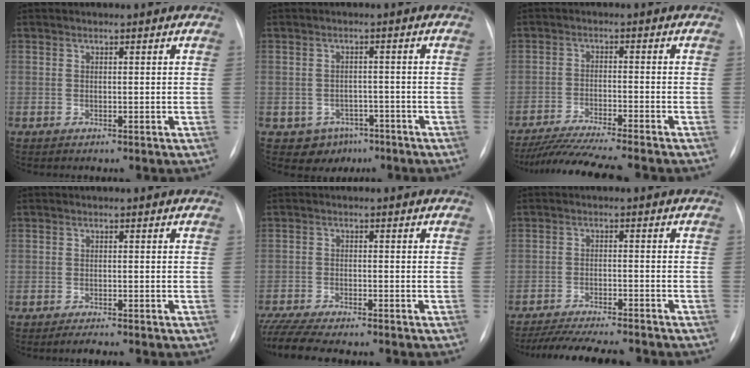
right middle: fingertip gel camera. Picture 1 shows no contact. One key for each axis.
{"total": 4.6, "fx": -2.7, "fy": 3.6, "fz": 0.8, "tx": -0.003, "ty": 0.010, "tz": -0.029}
{"total": 12.5, "fx": -11.1, "fy": -0.6, "fz": 5.8, "tx": -0.086, "ty": -0.020, "tz": -0.176}
{"total": 1.6, "fx": -1.4, "fy": 0.0, "fz": 0.7, "tx": -0.019, "ty": -0.006, "tz": -0.022}
{"total": 10.9, "fx": -9.5, "fy": 1.4, "fz": 5.0, "tx": -0.081, "ty": -0.012, "tz": -0.148}
{"total": 13.6, "fx": -12.3, "fy": 1.8, "fz": 5.7, "tx": -0.092, "ty": -0.013, "tz": -0.175}